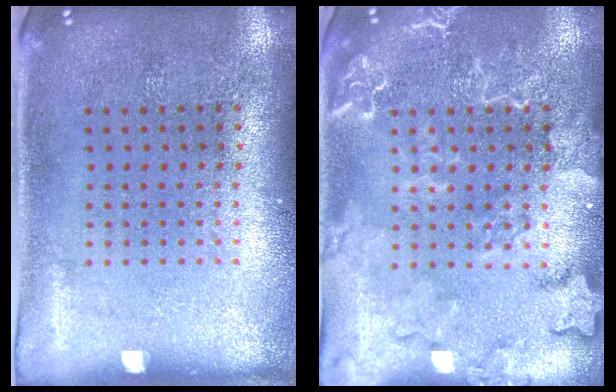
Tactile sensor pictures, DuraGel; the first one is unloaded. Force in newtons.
{"total": 3.7, "press": 3.7, "slide": 0.6}